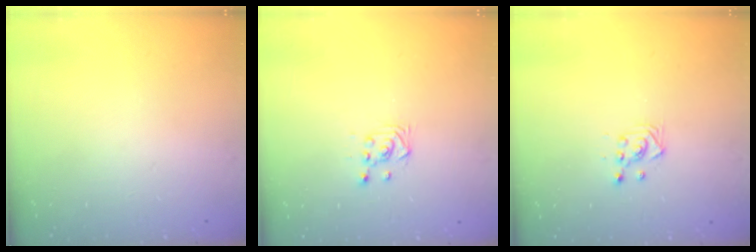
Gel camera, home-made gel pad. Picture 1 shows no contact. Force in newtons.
{"total": 3.7, "press": 3.5, "slide": 1.1}
{"total": 3.0, "press": 3.0, "slide": 0.5}